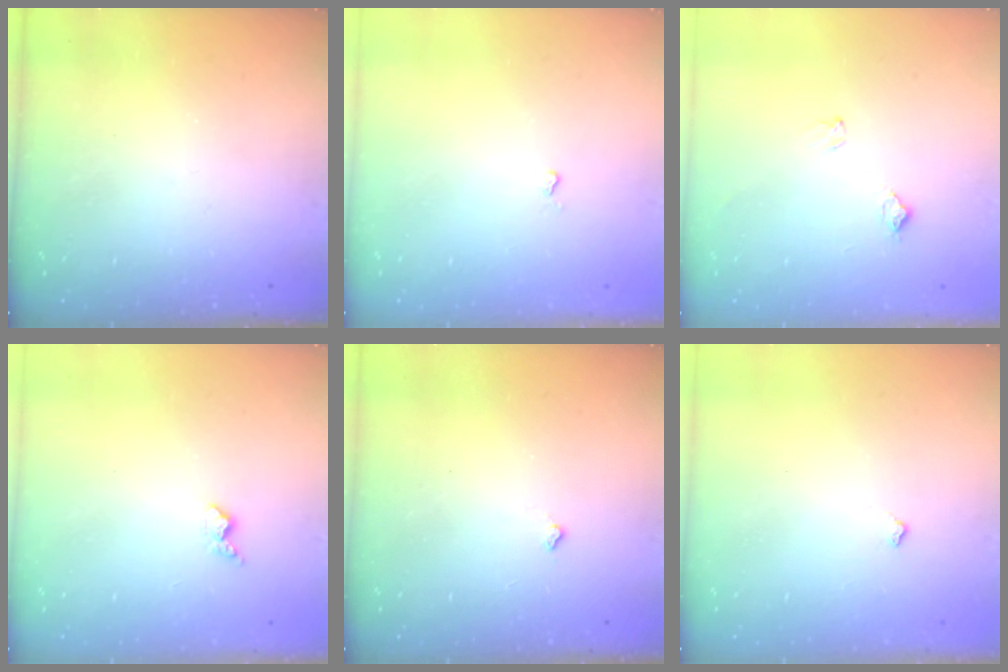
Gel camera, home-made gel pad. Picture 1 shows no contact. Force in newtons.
{"total": 2.4, "press": 2.3, "slide": 0.5}
{"total": 6.5, "press": 6.4, "slide": 0.7}
{"total": 4.1, "press": 4.0, "slide": 0.6}
{"total": 2.8, "press": 2.8, "slide": 0.4}
{"total": 2.4, "press": 2.4, "slide": 0.5}